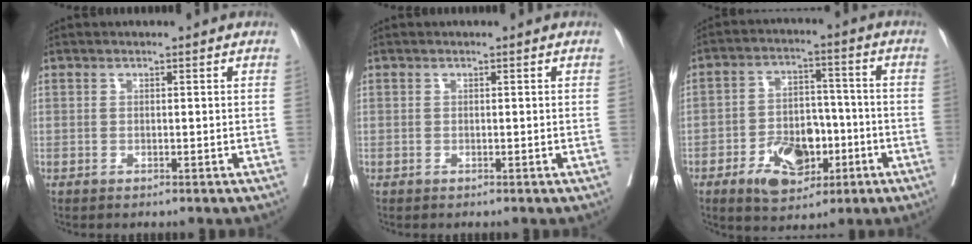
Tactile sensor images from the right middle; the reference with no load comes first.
{"total": 0.0}
{"total": 10.4, "force": [-4.4, 6.2, 7.1], "torque": [-0.122, 0.017, -0.065]}